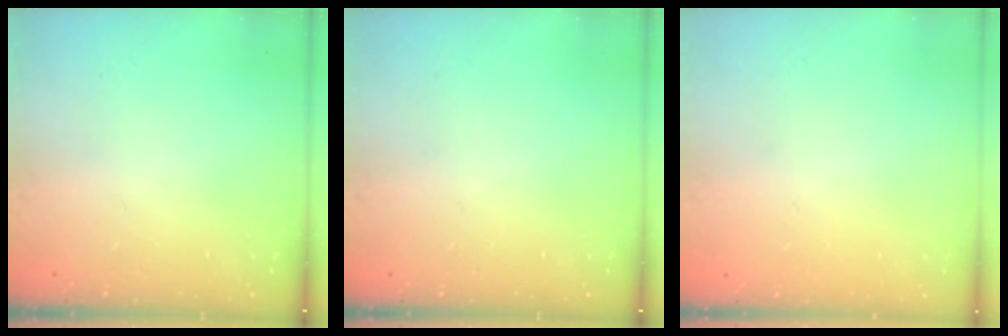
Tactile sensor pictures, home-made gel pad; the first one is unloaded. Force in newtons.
{"total": 0.0}
{"total": 0.0}